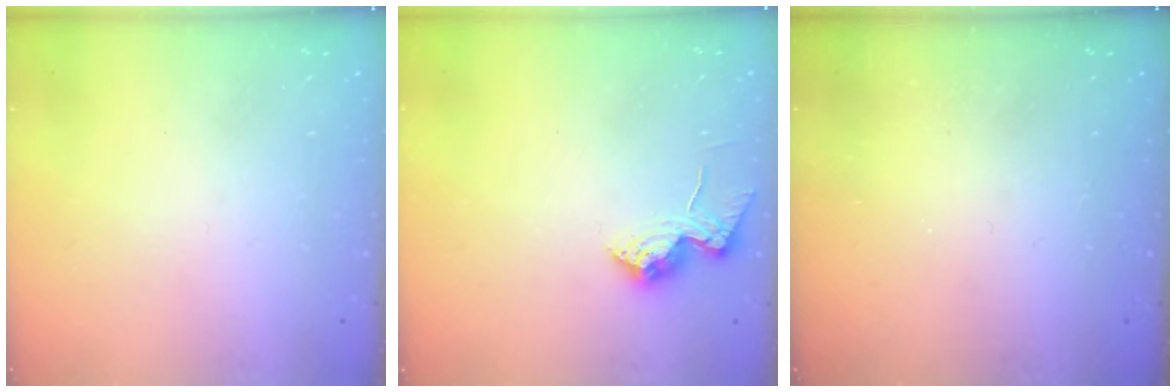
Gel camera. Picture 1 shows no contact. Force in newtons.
{"total": 13.2, "press": 13.2, "slide": 0.8}
{"total": 0.9, "press": 0.9, "slide": 0.3}